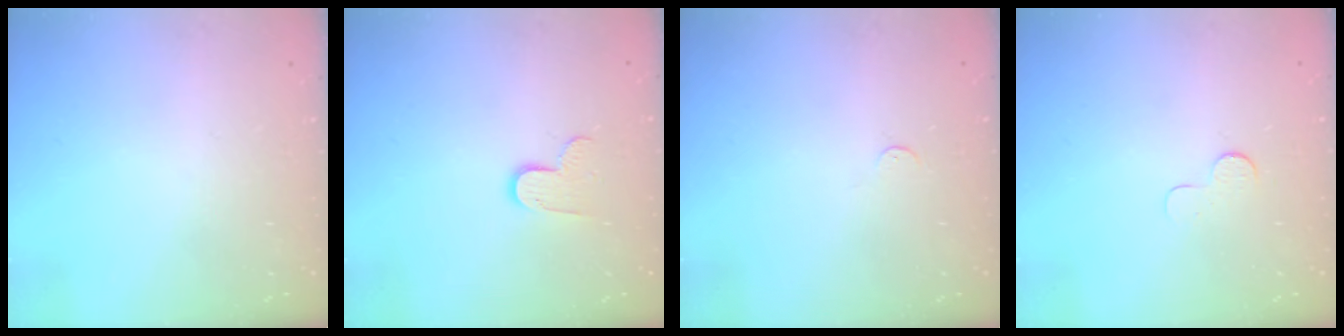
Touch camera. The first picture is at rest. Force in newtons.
{"total": 7.6, "press": 7.6, "slide": 0.5}
{"total": 3.2, "press": 3.2, "slide": 0.2}
{"total": 3.7, "press": 3.7, "slide": 0.4}